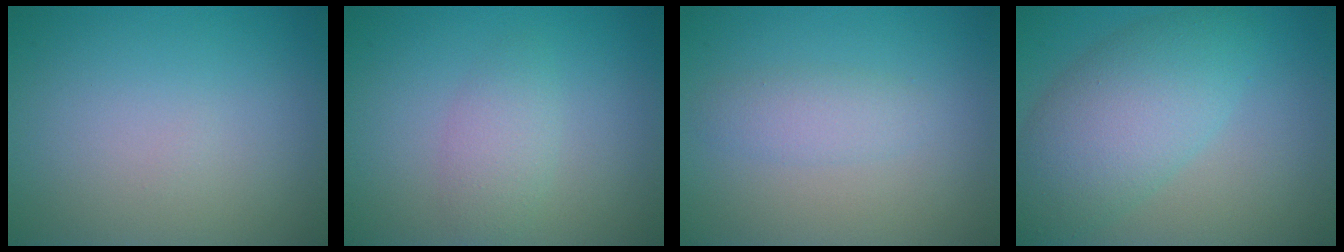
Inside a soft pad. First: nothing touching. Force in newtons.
{"total": 2.1, "press": 2.1, "slide": 0.1}
{"total": 1.8, "press": 1.8, "slide": 0.1}
{"total": 7.1, "press": 7.1, "slide": 0.2}